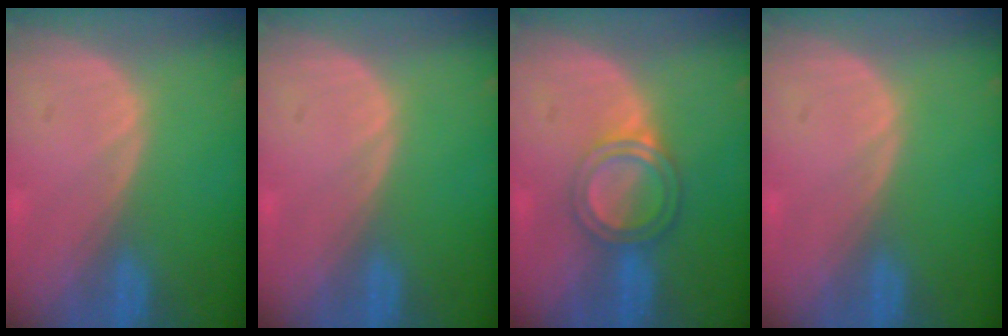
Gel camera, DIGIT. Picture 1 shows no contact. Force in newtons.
{"total": 0.0}
{"total": 5.2, "press": 4.7, "slide": 2.2}
{"total": 0.0}